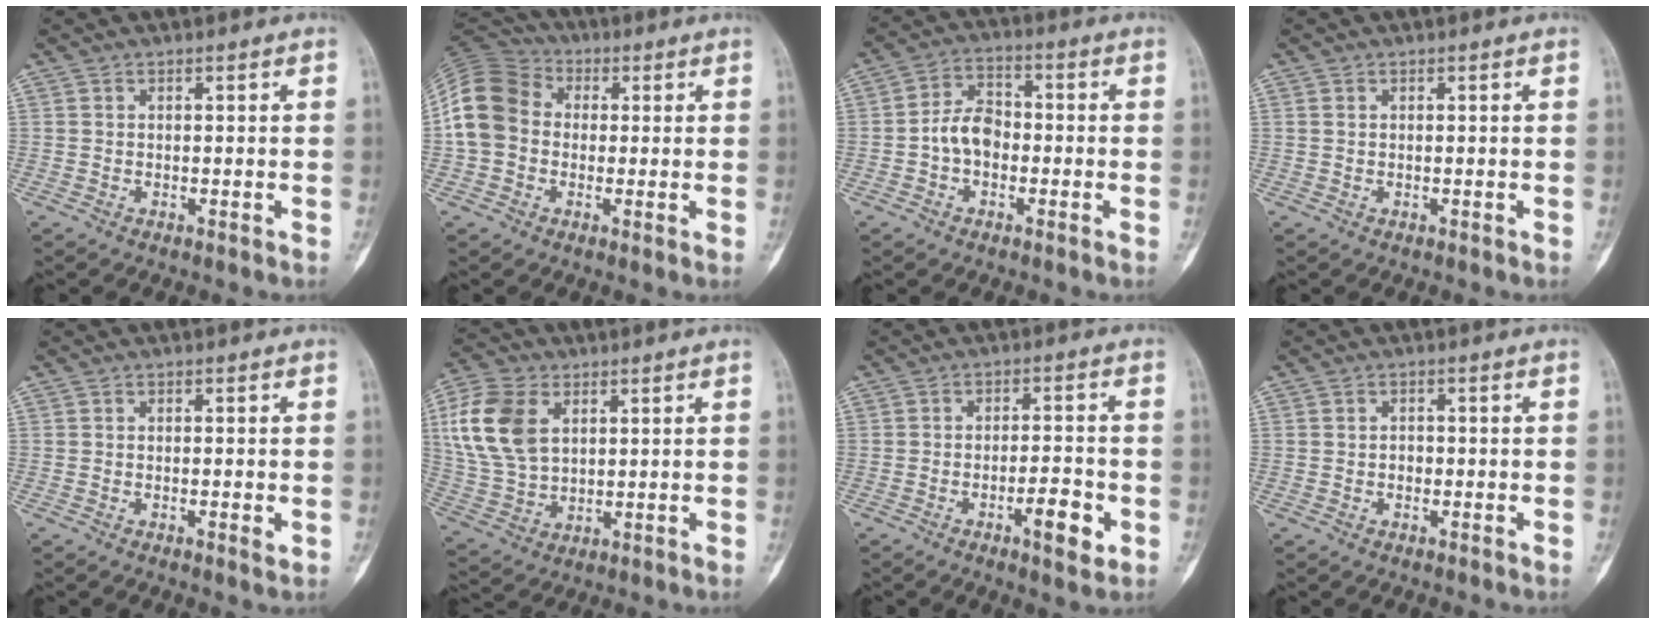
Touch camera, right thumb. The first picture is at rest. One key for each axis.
{"total": 12.1, "fx": 0.2, "fy": 10.1, "fz": 6.7, "tx": -0.123, "ty": 0.032, "tz": -0.010}
{"total": 7.1, "fx": -1.4, "fy": 5.3, "fz": 4.6, "tx": -0.061, "ty": 0.029, "tz": -0.038}
{"total": 0.7, "fx": 0.3, "fy": 0.5, "fz": 0.4, "tx": -0.010, "ty": 0.003, "tz": 0.007}
{"total": 1.8, "fx": -0.4, "fy": 0.5, "fz": 1.7, "tx": -0.030, "ty": -0.005, "tz": -0.007}
{"total": 14.4, "fx": 4.3, "fy": 9.5, "fz": 9.9, "tx": -0.199, "ty": -0.004, "tz": 0.089}
{"total": 7.0, "fx": -2.8, "fy": 2.2, "fz": 6.0, "tx": -0.085, "ty": 0.014, "tz": -0.040}
{"total": 1.3, "fx": -0.2, "fy": 1.1, "fz": 0.7, "tx": -0.006, "ty": 0.005, "tz": -0.005}